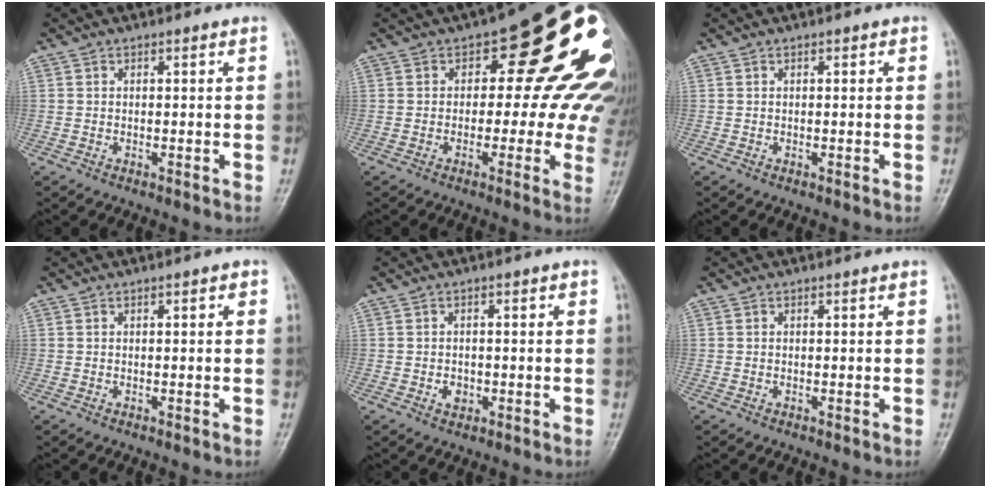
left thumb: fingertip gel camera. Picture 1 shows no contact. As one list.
[{"total": 19.5, "force": [3.7, 10.1, 16.2], "torque": [-0.151, -0.001, 0.030]}, {"total": 0.0}, {"total": 0.8, "force": [0.2, 0.3, 0.7], "torque": [-0.009, 0.003, 0.001]}, {"total": 2.3, "force": [-0.8, 1.9, 0.9], "torque": [-0.001, 0.002, -0.011]}, {"total": 0.0}]